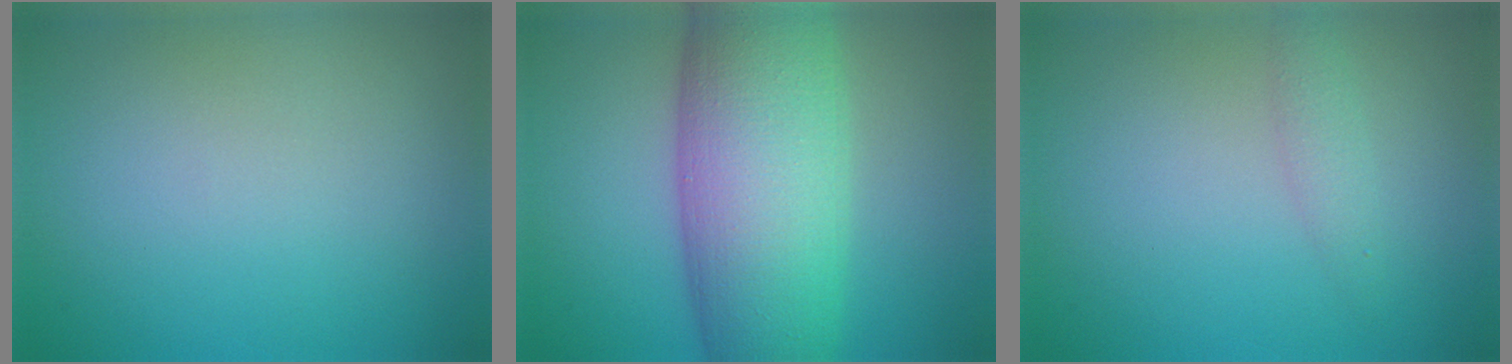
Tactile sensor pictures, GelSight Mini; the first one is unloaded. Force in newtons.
{"total": 12.3, "press": 12.3, "slide": 0.4}
{"total": 1.3, "press": 1.3, "slide": 0.0}